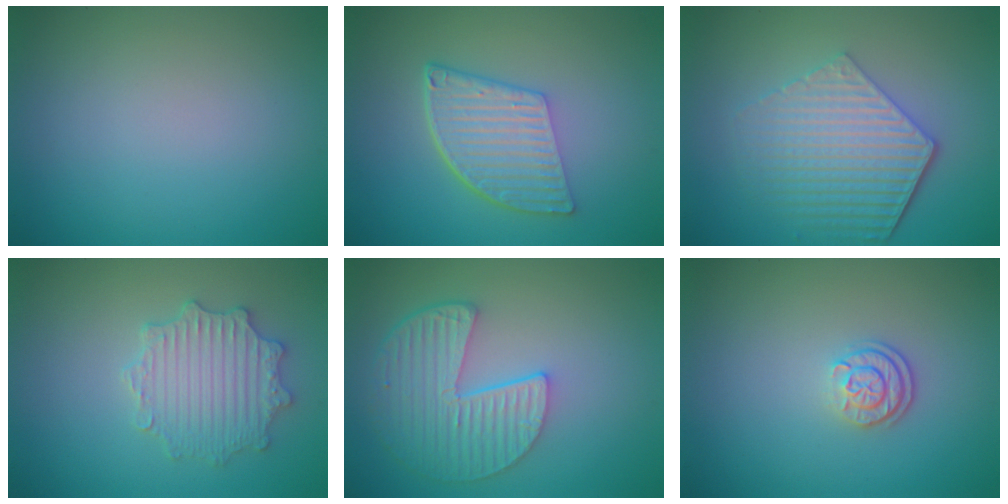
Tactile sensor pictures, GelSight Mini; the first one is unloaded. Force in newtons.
{"total": 6.1, "press": 4.1, "slide": 4.5}
{"total": 5.8, "press": 4.4, "slide": 3.8}
{"total": 3.7, "press": 3.5, "slide": 1.4}
{"total": 6.2, "press": 4.8, "slide": 3.9}
{"total": 2.4, "press": 1.9, "slide": 1.5}